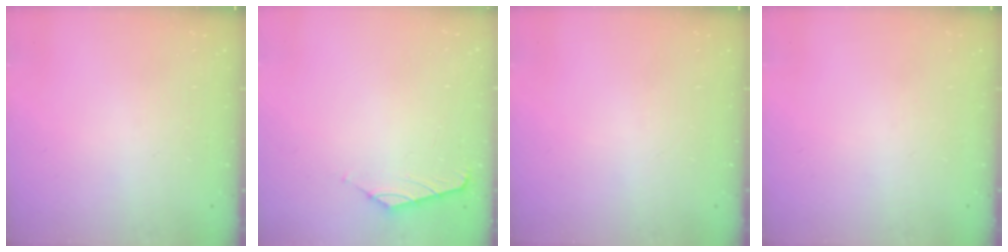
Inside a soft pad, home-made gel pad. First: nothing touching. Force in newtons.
{"total": 0.0}
{"total": 0.0}
{"total": 0.0}